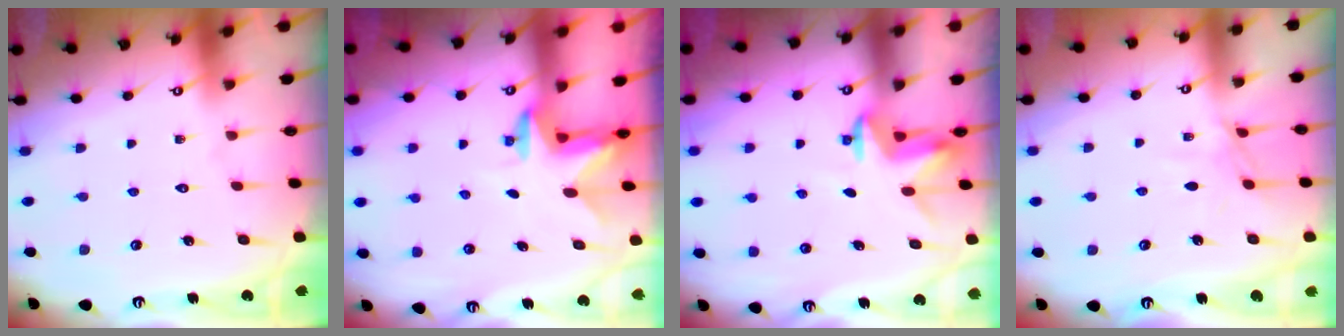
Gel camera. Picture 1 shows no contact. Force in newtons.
{"total": 2.4, "press": 2.4, "slide": 0.3}
{"total": 3.4, "press": 3.4, "slide": 0.2}
{"total": 5.5, "press": 5.5, "slide": 0.3}